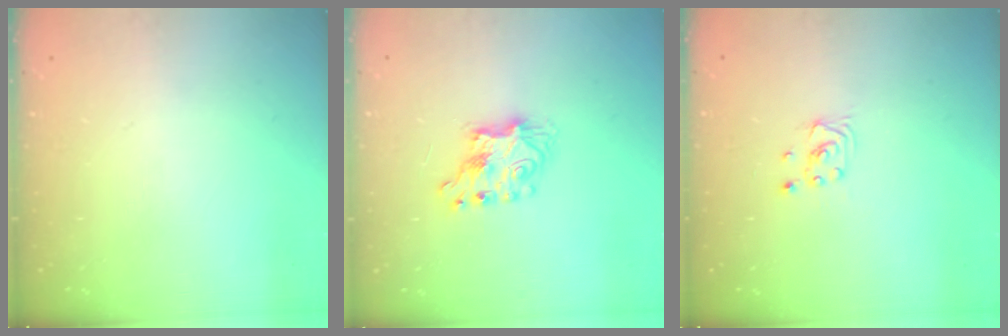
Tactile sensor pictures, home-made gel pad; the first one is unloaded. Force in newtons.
{"total": 7.2, "press": 7.2, "slide": 0.4}
{"total": 2.0, "press": 2.0, "slide": 0.1}